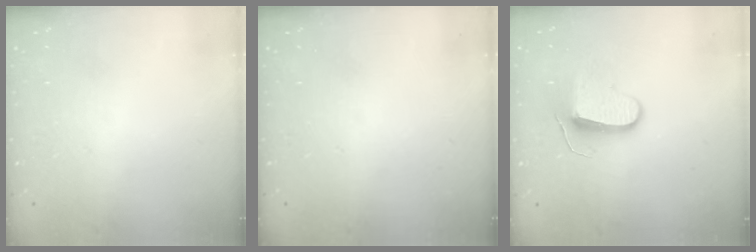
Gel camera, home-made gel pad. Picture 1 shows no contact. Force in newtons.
{"total": 0.0}
{"total": 8.9, "press": 8.9, "slide": 0.1}